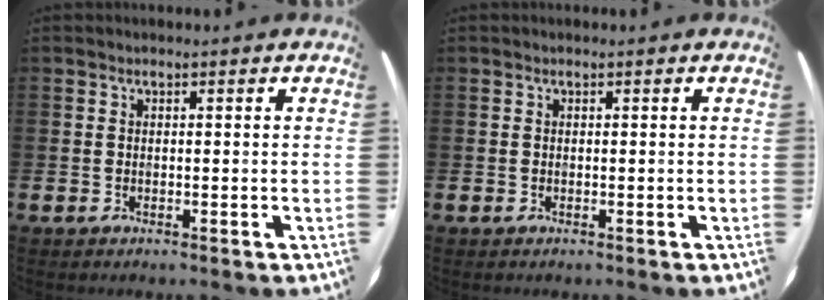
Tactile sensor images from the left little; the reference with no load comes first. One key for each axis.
{"total": 0.0}